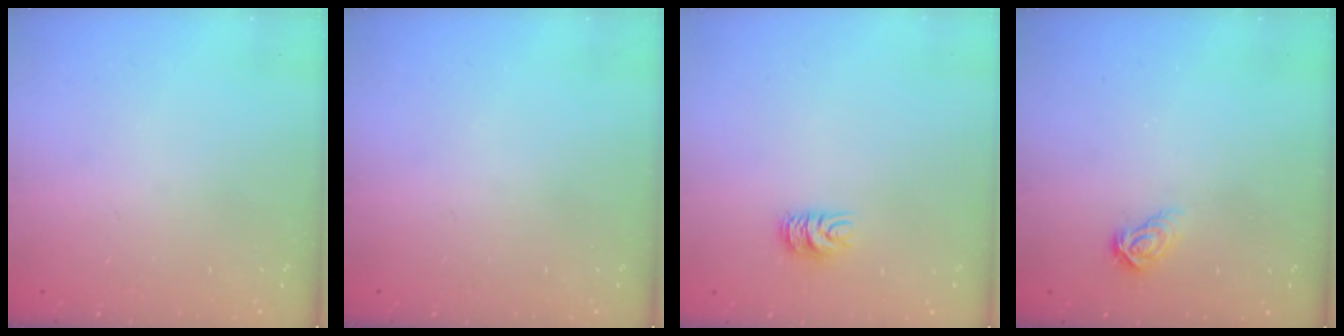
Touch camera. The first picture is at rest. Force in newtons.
{"total": 0.0}
{"total": 5.6, "press": 5.6, "slide": 0.4}
{"total": 6.2, "press": 6.2, "slide": 0.4}